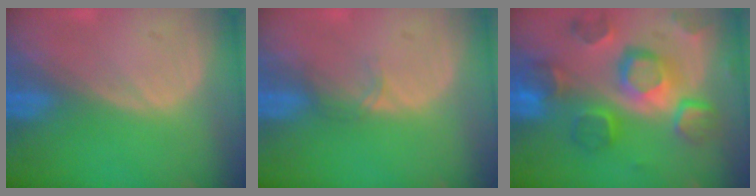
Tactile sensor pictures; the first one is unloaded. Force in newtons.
{"total": 1.3, "press": 1.2, "slide": 0.2}
{"total": 12.3, "press": 10.7, "slide": 6.1}